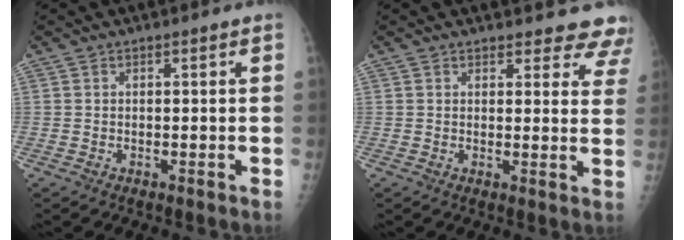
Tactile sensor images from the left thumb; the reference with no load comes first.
{"total": 9.2, "force": [8.6, 3.2, 0.9], "torque": [0.046, -0.044, 0.067]}